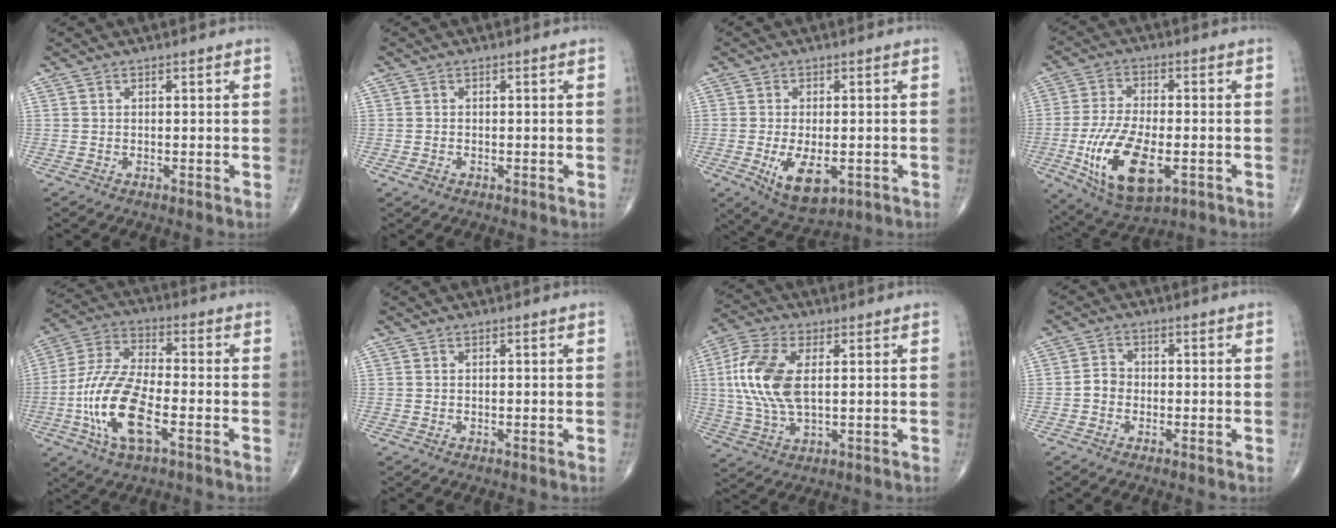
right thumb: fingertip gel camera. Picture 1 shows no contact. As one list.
[{"total": 1.2, "force": [-0.6, 0.9, 0.7], "torque": [-0.014, 0.003, -0.009]}, {"total": 8.6, "force": [-2.4, 4.4, 7.0], "torque": [-0.114, -0.012, -0.028]}, {"total": 16.0, "force": [-4.5, 7.6, 13.3], "torque": [-0.253, -0.001, -0.069]}, {"total": 15.6, "force": [-4.8, 6.2, 13.5], "torque": [-0.286, 0.019, -0.092]}, {"total": 0.0}, {"total": 13.3, "force": [1.8, 6.8, 11.3], "torque": [-0.255, 0.003, 0.036]}, {"total": 2.8, "force": [-0.9, 2.3, 1.2], "torque": [-0.012, 0.011, -0.024]}]